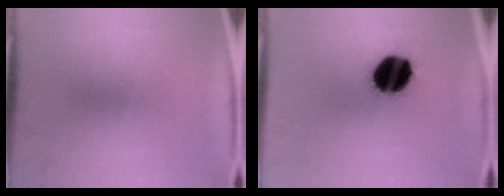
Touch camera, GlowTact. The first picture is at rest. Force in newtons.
{"total": 14.4}